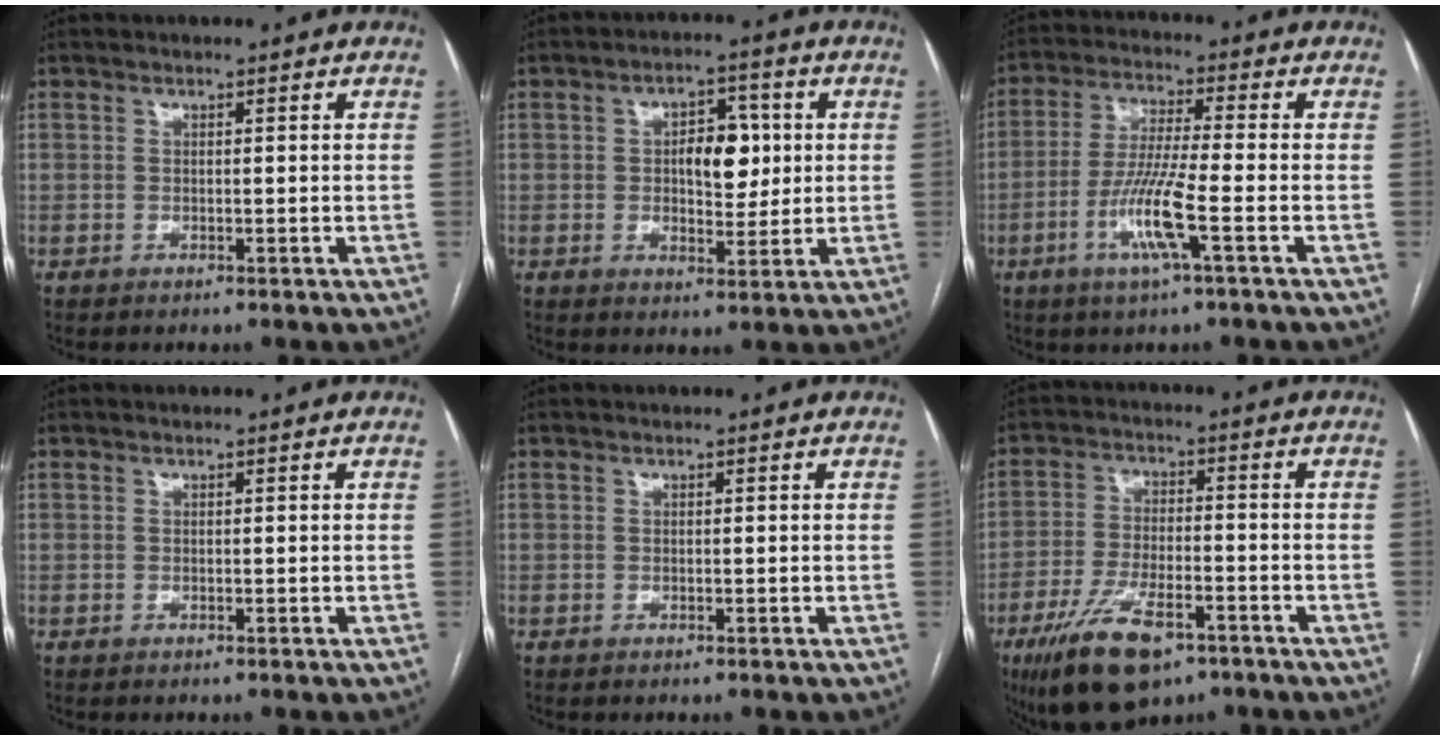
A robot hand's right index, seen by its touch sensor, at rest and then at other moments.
{"total": 7.2, "force": [0.9, 3.8, 6.0], "torque": [-0.085, 0.013, 0.018]}
{"total": 9.2, "force": [-3.4, -0.1, 8.5], "torque": [-0.172, -0.010, -0.068]}
{"total": 0.0}
{"total": 0.0}
{"total": 12.9, "force": [-7.9, 4.7, 9.0], "torque": [-0.174, -0.010, -0.130]}